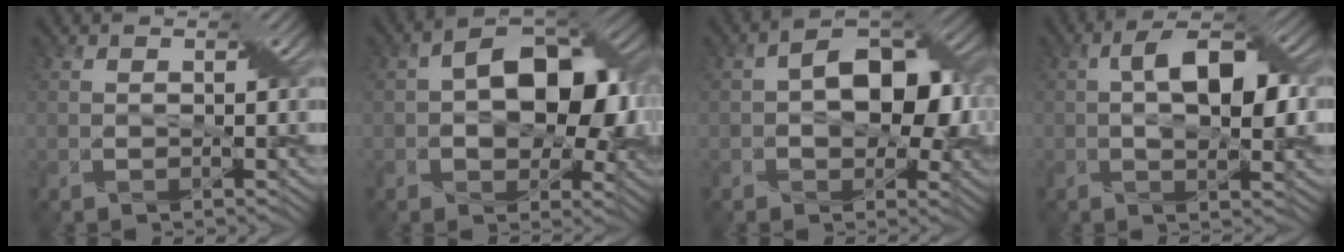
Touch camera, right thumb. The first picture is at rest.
{"total": 12.1, "force": [1.0, 7.4, 9.5], "torque": [-0.139, 0.008, 0.010]}
{"total": 9.9, "force": [0.2, 6.1, 7.8], "torque": [-0.107, 0.007, -0.006]}
{"total": 8.9, "force": [0.7, 3.9, 8.0], "torque": [-0.129, 0.013, 0.004]}